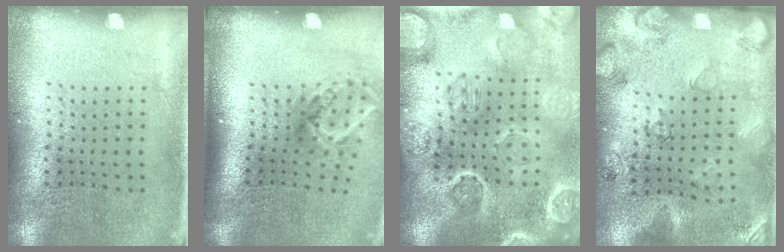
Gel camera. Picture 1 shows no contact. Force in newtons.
{"total": 2.0, "press": 1.3, "slide": 1.5}
{"total": 4.6, "press": 4.1, "slide": 2.0}
{"total": 2.6, "press": 1.7, "slide": 2.0}